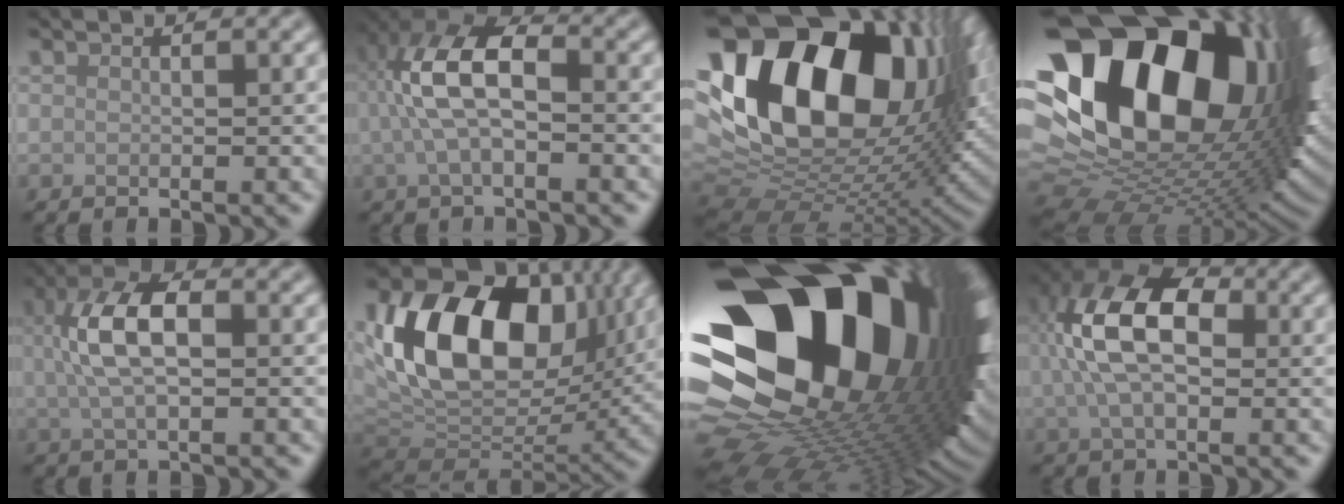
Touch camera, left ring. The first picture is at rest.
{"total": 6.9, "force": [-0.1, 3.2, 6.1], "torque": [-0.130, 0.019, -0.009]}
{"total": 20.8, "force": [5.1, 12.9, 15.5], "torque": [-0.311, 0.011, 0.092]}
{"total": 22.4, "force": [6.5, 14.5, 15.8], "torque": [-0.317, -0.014, 0.137]}
{"total": 6.3, "force": [1.0, 2.9, 5.4], "torque": [-0.112, 0.011, 0.015]}
{"total": 16.5, "force": [4.1, 11.2, 11.3], "torque": [-0.216, 0.013, 0.072]}
{"total": 22.4, "force": [4.3, 15.0, 16.0], "torque": [-0.279, -0.046, 0.093]}
{"total": 9.2, "force": [1.4, 5.3, 7.4], "torque": [-0.154, 0.013, 0.013]}